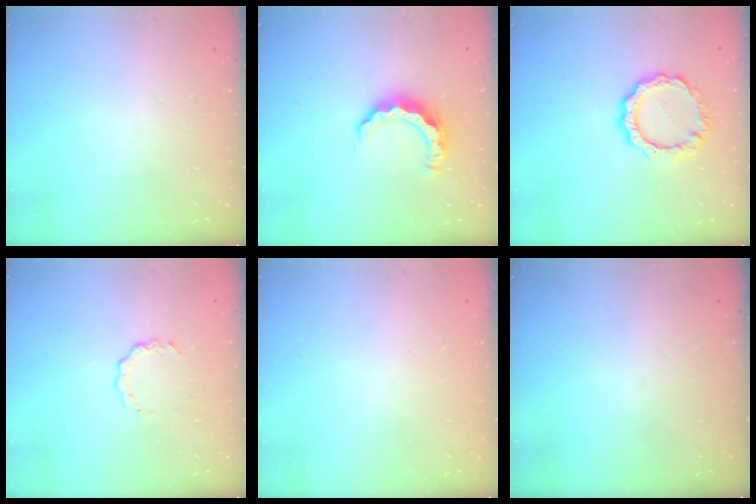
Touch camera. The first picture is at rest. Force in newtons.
{"total": 8.1, "press": 8.1, "slide": 0.5}
{"total": 10.0, "press": 9.9, "slide": 0.8}
{"total": 3.8, "press": 3.8, "slide": 0.4}
{"total": 1.7, "press": 1.7, "slide": 0.1}
{"total": 0.0}